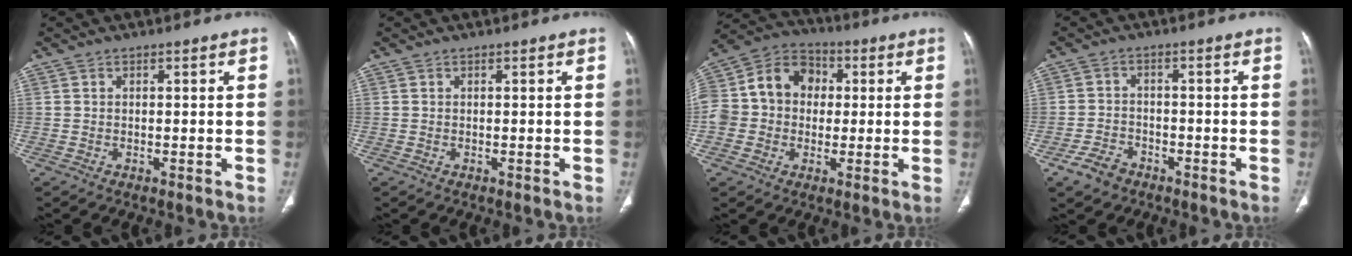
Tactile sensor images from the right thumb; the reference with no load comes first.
{"total": 0.0}
{"total": 14.9, "force": [0.9, 12.7, 7.7], "torque": [-0.132, 0.043, 0.010]}
{"total": 4.9, "force": [-3.2, 3.1, 1.8], "torque": [-0.034, 0.019, -0.056]}